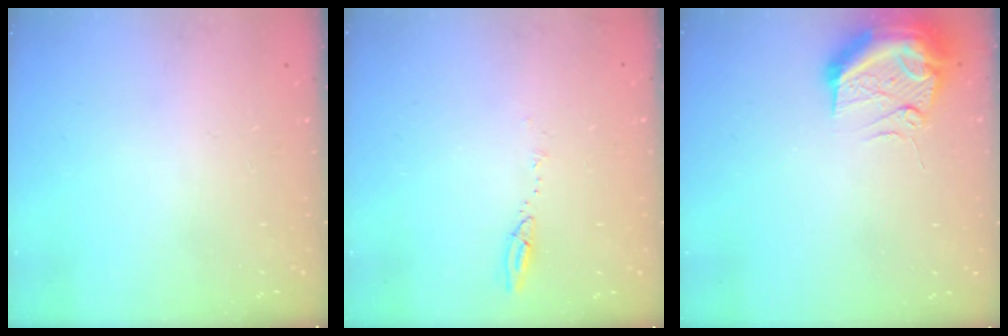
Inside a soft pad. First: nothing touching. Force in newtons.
{"total": 5.3, "press": 5.2, "slide": 0.5}
{"total": 12.7, "press": 12.5, "slide": 2.3}